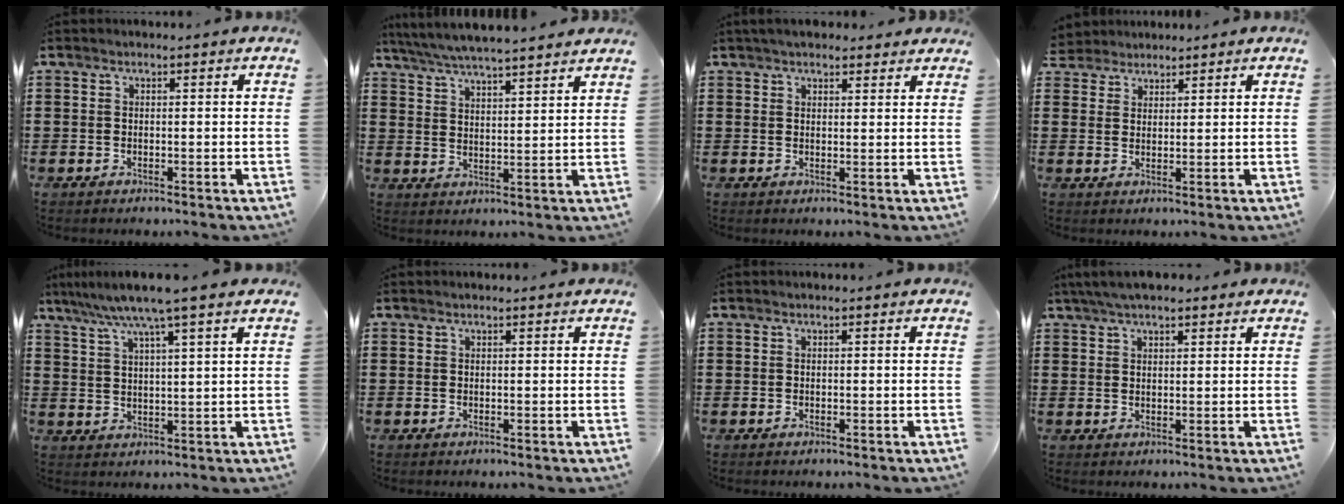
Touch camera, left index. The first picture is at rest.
{"total": 4.9, "force": [4.8, -0.2, 1.3], "torque": [-0.042, -0.021, 0.084]}
{"total": 2.8, "force": [2.5, 0.9, 0.8], "torque": [-0.020, 0.002, 0.046]}
{"total": 2.6, "force": [2.2, 1.2, -0.3], "torque": [-0.004, 0.005, 0.043]}
{"total": 7.1, "force": [5.5, -0.4, 4.5], "torque": [-0.100, -0.017, 0.095]}
{"total": 0.0}
{"total": 0.0}
{"total": 3.8, "force": [3.0, 1.0, 2.2], "torque": [-0.049, 0.005, 0.055]}